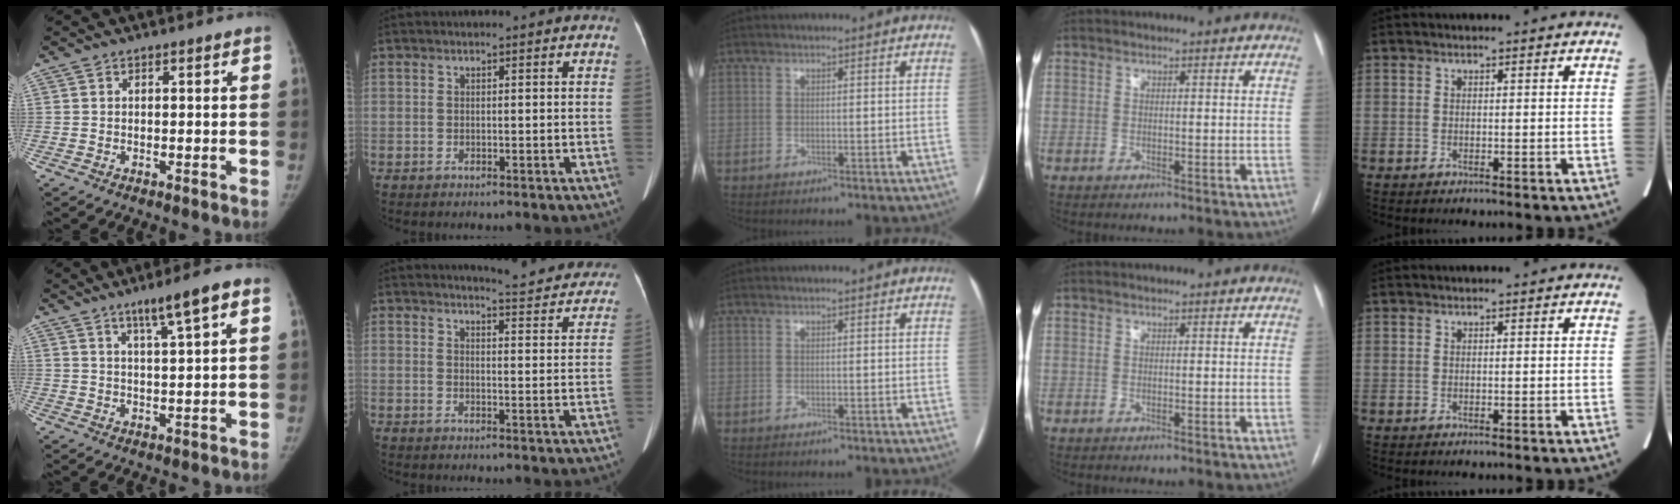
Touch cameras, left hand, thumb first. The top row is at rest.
{"thumb": {"total": 7.2, "force": [3.9, 0.4, 6.0], "torque": [-0.099, -0.011, 0.066]}, "index": {"total": 11.0, "force": [10.8, 1.3, 1.8], "torque": [-0.010, -0.031, 0.109]}}